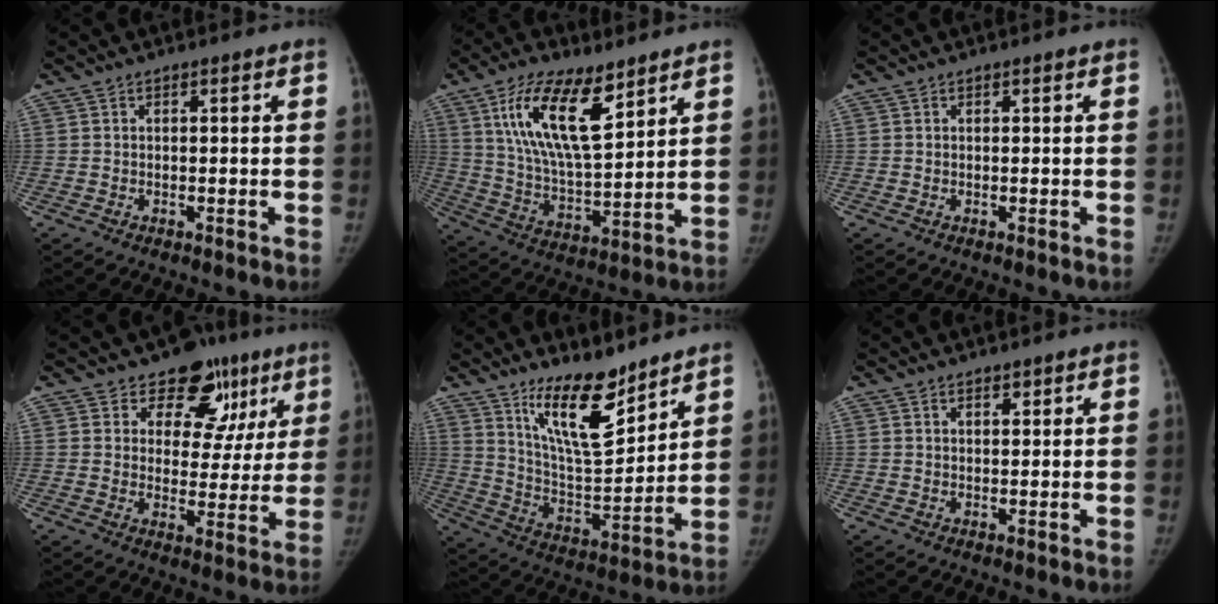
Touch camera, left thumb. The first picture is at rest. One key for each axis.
{"total": 17.6, "fx": 9.1, "fy": 6.8, "fz": 13.4, "tx": -0.224, "ty": -0.039, "tz": 0.172}
{"total": 0.0}
{"total": 13.1, "fx": 7.8, "fy": 9.1, "fz": 5.3, "tx": 0.000, "ty": -0.023, "tz": 0.096}
{"total": 15.4, "fx": 11.0, "fy": 4.7, "fz": 9.7, "tx": -0.132, "ty": -0.086, "tz": 0.203}
{"total": 1.3, "fx": 1.0, "fy": 0.6, "fz": 0.6, "tx": -0.002, "ty": -0.005, "tz": 0.014}